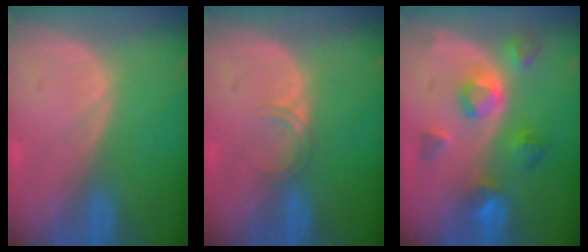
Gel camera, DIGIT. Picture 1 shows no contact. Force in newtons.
{"total": 1.7, "press": 1.7, "slide": 0.3}
{"total": 7.6, "press": 6.8, "slide": 3.4}